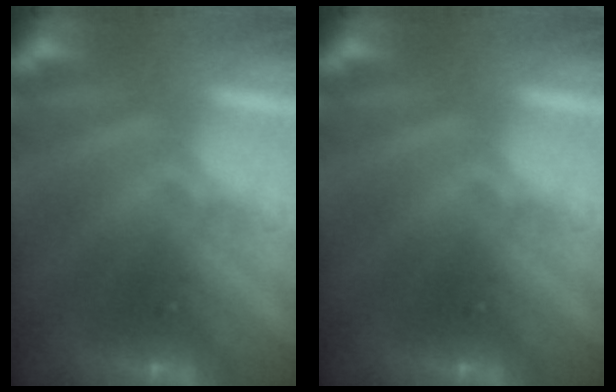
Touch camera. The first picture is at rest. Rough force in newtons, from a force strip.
{"total": 0.0}